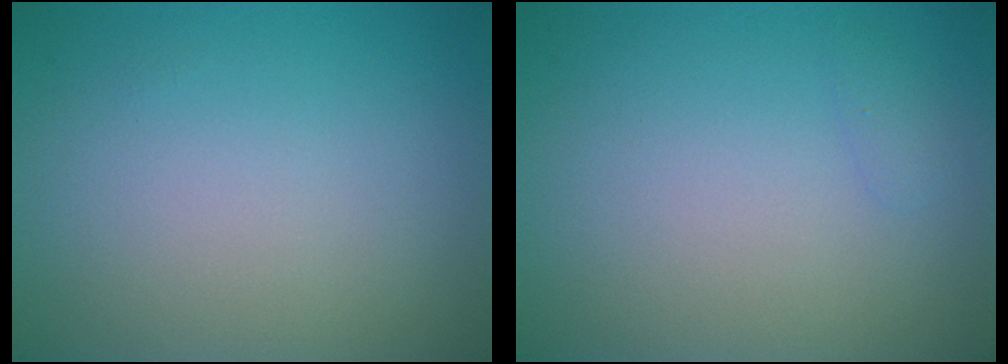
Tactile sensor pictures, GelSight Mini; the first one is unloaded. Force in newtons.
{"total": 0.6, "press": 0.6, "slide": 0.0}